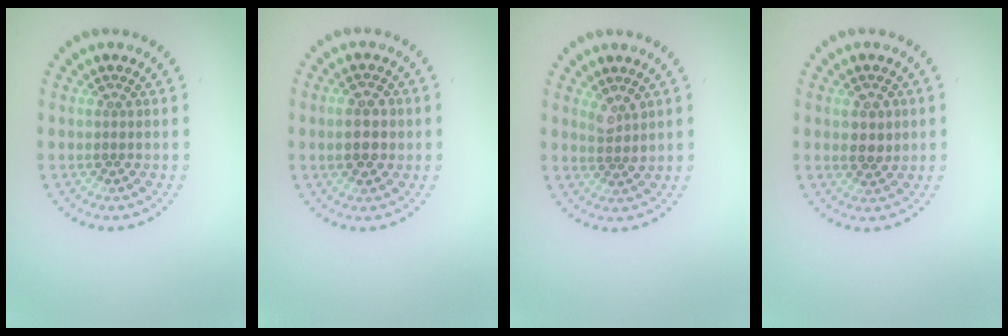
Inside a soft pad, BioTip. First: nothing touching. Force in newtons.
{"total": 3.7, "press": 3.7, "slide": 0.1}
{"total": 1.6, "press": 1.4, "slide": 0.9}
{"total": 2.4, "press": 2.3, "slide": 0.5}